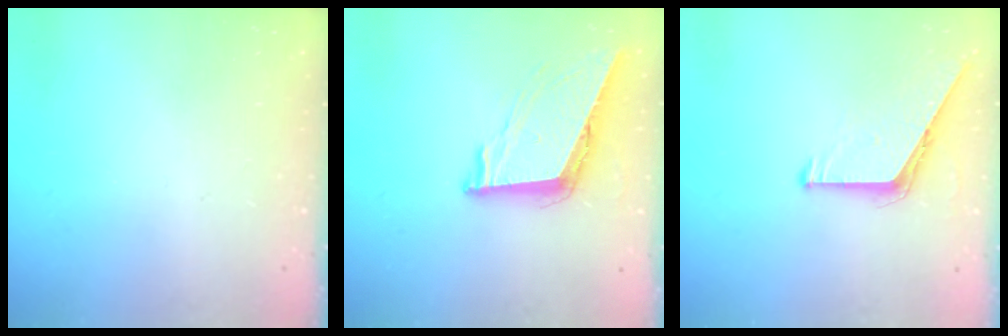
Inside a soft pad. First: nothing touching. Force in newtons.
{"total": 8.9, "press": 8.5, "slide": 2.7}
{"total": 6.5, "press": 6.4, "slide": 0.5}